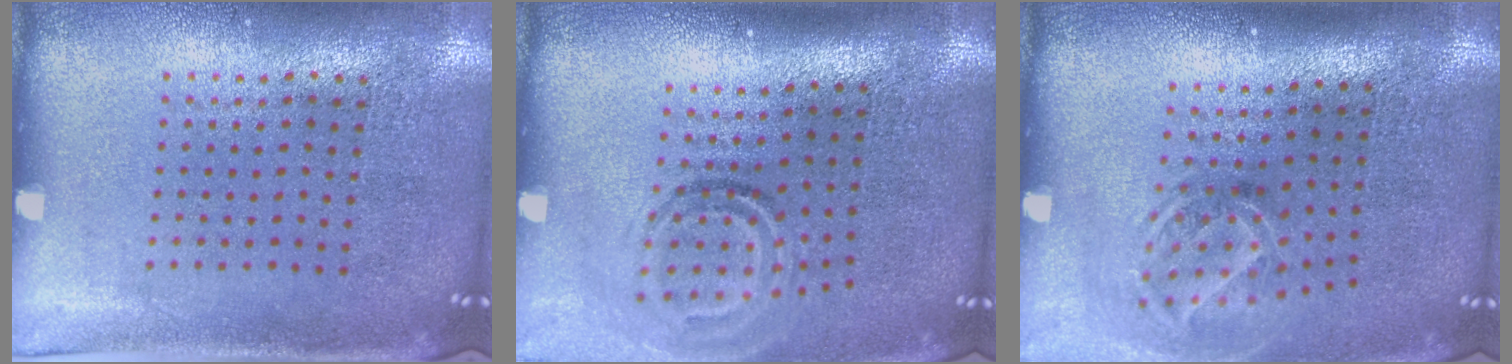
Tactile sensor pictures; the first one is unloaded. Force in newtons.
{"total": 1.9, "press": 1.2, "slide": 1.4}
{"total": 2.0, "press": 1.3, "slide": 1.4}